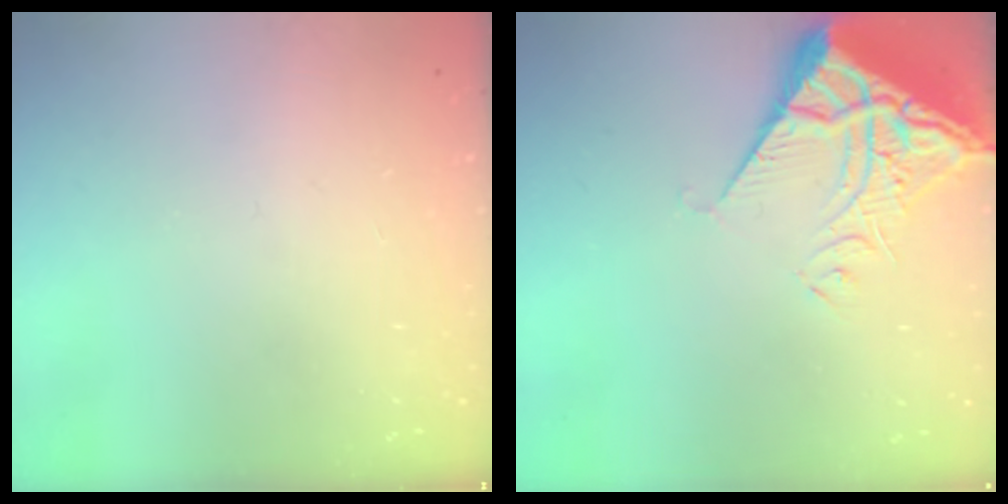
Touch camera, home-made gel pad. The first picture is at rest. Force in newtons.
{"total": 7.5, "press": 7.4, "slide": 1.0}